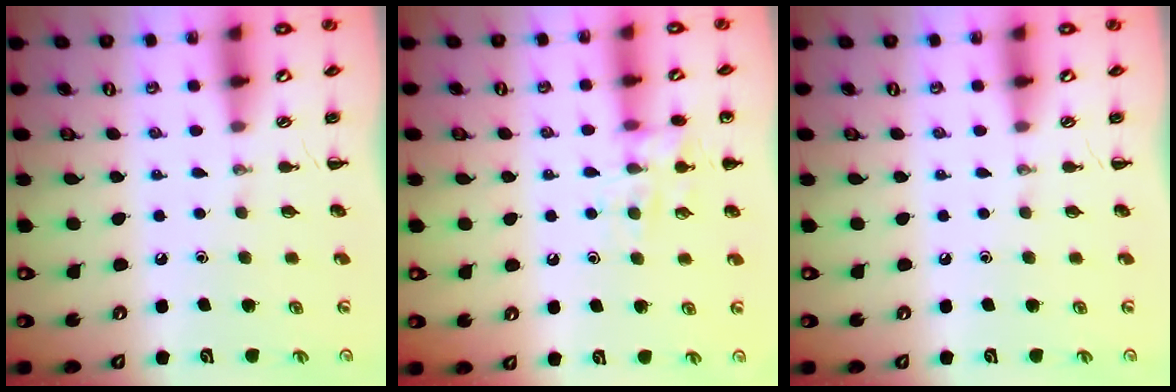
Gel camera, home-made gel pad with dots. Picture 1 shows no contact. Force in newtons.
{"total": 11.3, "press": 11.2, "slide": 1.6}
{"total": 0.0}